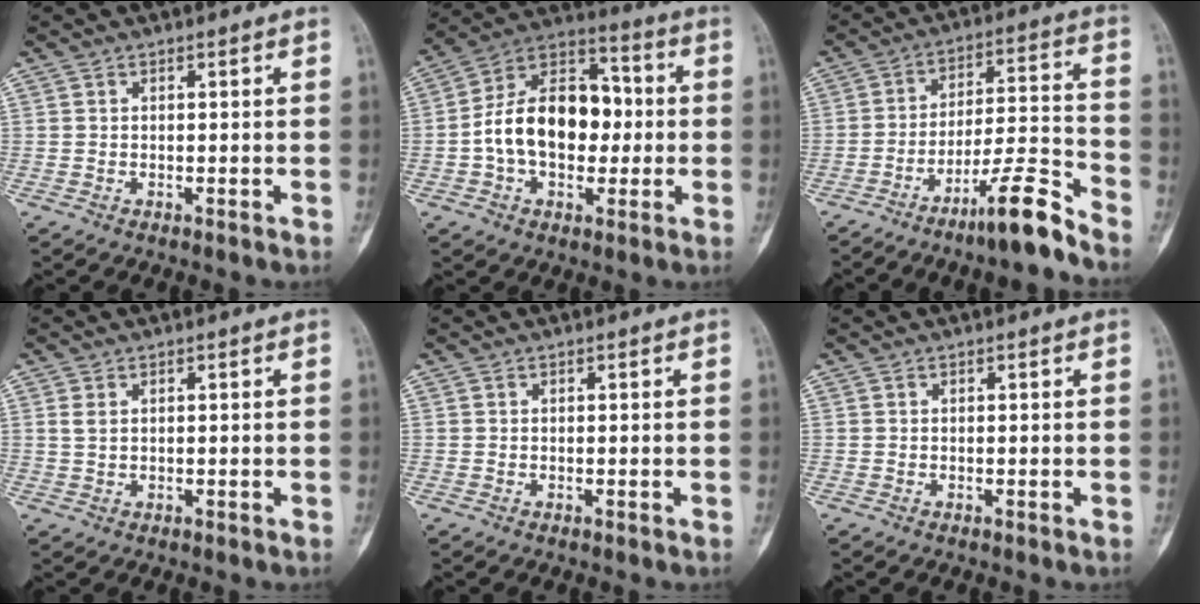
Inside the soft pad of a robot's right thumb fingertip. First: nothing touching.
{"total": 17.7, "force": [-0.9, 11.7, 13.2], "torque": [-0.189, 0.040, -0.021]}
{"total": 11.7, "force": [-8.7, 0.9, 7.7], "torque": [-0.126, 0.075, -0.150]}
{"total": 1.7, "force": [0.6, 1.0, 1.2], "torque": [-0.026, 0.004, 0.018]}
{"total": 0.0}
{"total": 0.0}